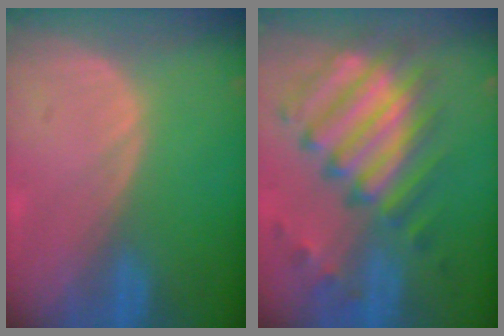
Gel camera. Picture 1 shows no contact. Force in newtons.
{"total": 11.6, "press": 10.5, "slide": 5.0}